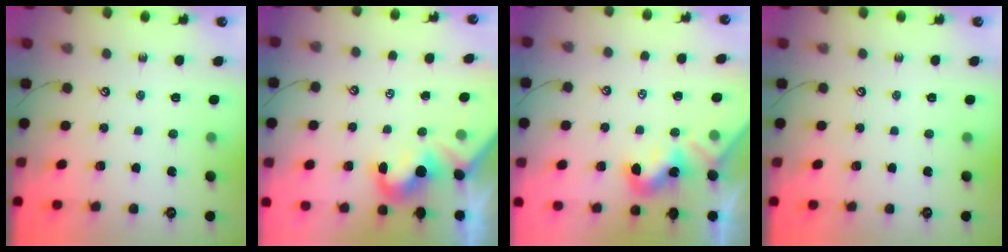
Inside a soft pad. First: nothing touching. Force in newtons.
{"total": 2.0, "press": 1.8, "slide": 0.9}
{"total": 2.0, "press": 2.0, "slide": 0.5}
{"total": 0.0}